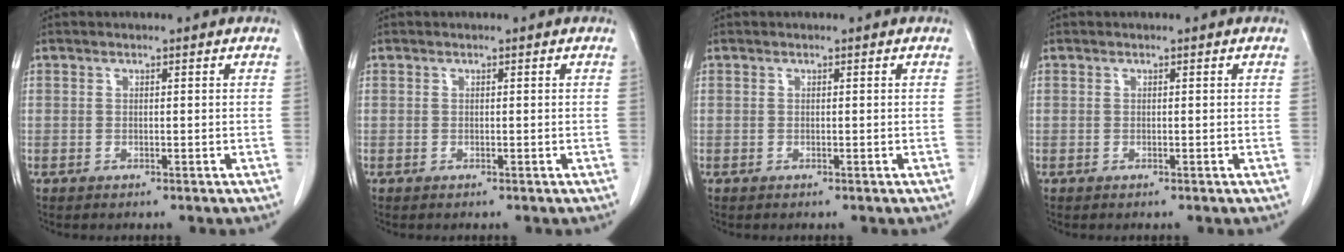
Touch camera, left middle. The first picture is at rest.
{"total": 0.0}
{"total": 0.0}
{"total": 0.0}